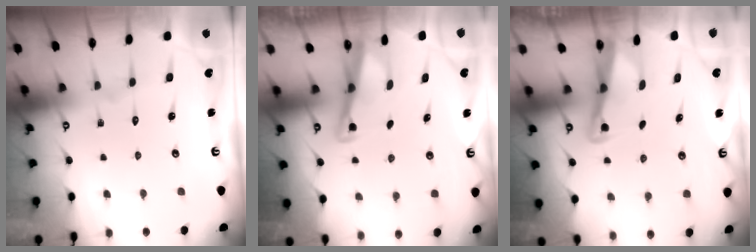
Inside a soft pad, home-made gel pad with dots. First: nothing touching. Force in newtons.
{"total": 2.9, "press": 2.9, "slide": 0.3}
{"total": 2.9, "press": 2.9, "slide": 0.4}